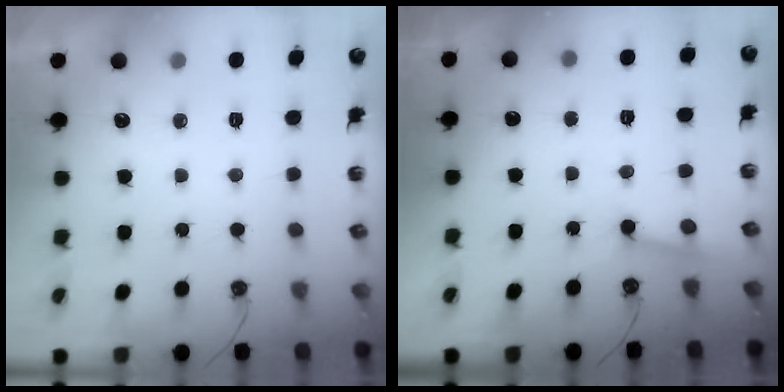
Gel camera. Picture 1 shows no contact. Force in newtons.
{"total": 3.4, "press": 3.4, "slide": 0.3}